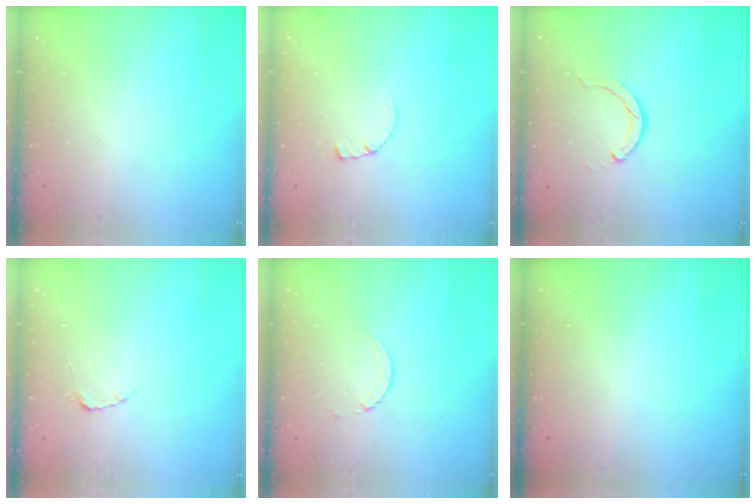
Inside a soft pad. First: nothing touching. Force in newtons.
{"total": 0.7, "press": 0.7, "slide": 0.2}
{"total": 2.3, "press": 2.3, "slide": 0.4}
{"total": 2.2, "press": 2.2, "slide": 0.3}
{"total": 2.3, "press": 2.3, "slide": 0.3}
{"total": 0.0}